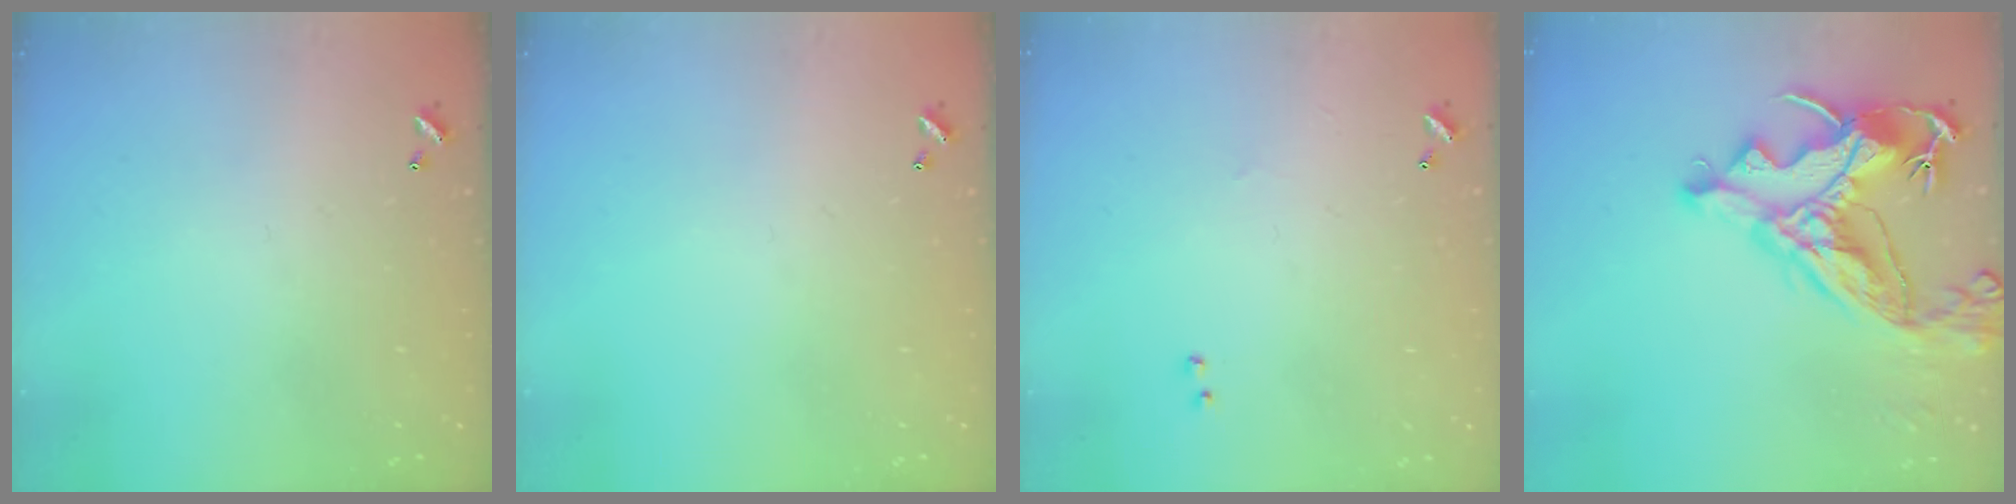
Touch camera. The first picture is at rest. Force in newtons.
{"total": 0.0}
{"total": 2.3, "press": 2.2, "slide": 0.8}
{"total": 16.7, "press": 16.6, "slide": 2.3}